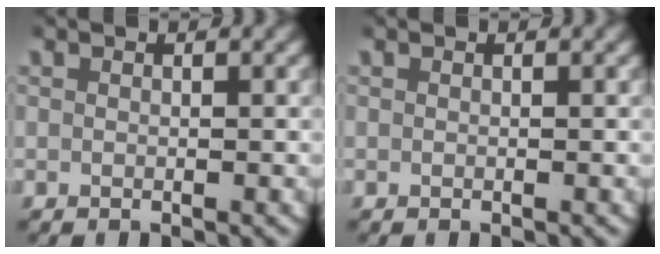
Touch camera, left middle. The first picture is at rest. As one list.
[{"total": 0.0}]